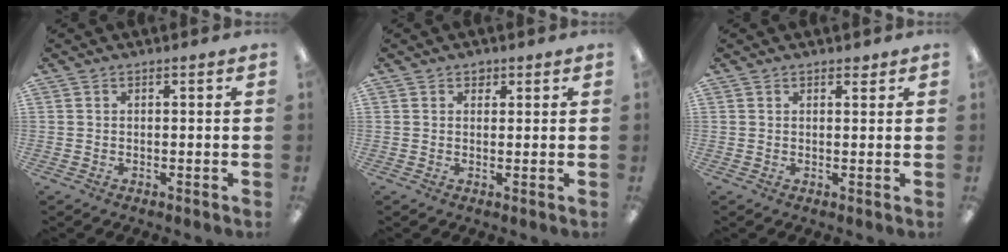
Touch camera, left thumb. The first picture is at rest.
{"total": 1.4, "force": [1.0, 0.9, 0.3], "torque": [0.000, -0.001, 0.017]}
{"total": 1.4, "force": [1.1, 0.6, 0.4], "torque": [0.004, -0.005, 0.018]}